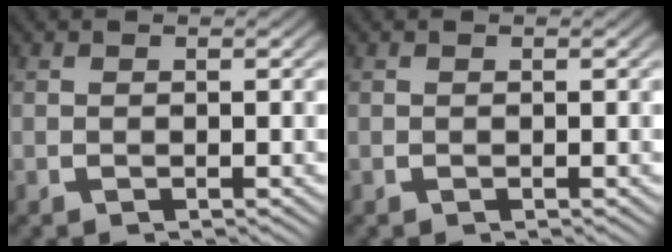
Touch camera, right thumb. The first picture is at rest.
{"total": 0.0}